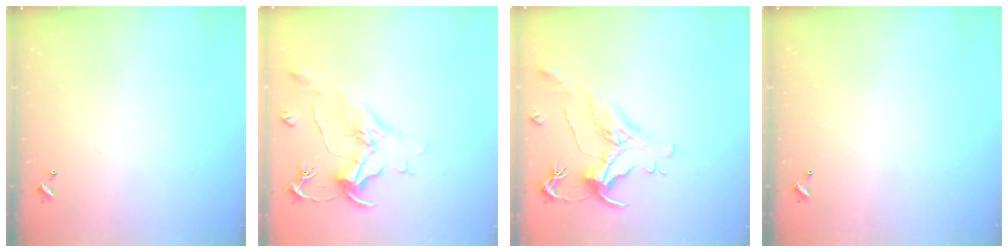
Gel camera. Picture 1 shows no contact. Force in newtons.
{"total": 2.2, "press": 1.7, "slide": 1.3}
{"total": 1.7, "press": 1.1, "slide": 1.3}
{"total": 0.0}